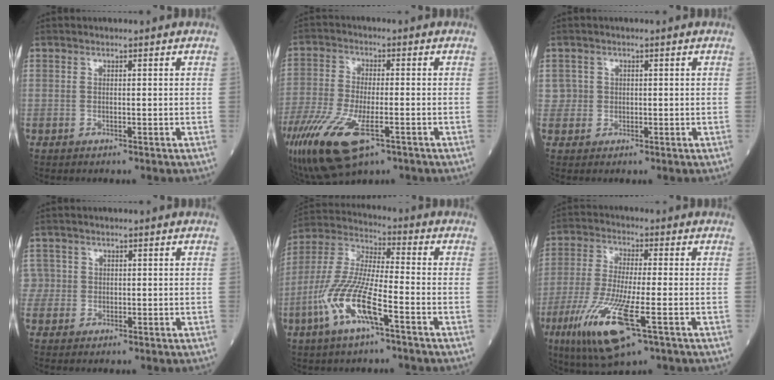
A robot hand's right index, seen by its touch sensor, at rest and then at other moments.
{"total": 16.5, "force": [-8.6, 6.2, 12.6], "torque": [-0.291, -0.037, -0.152]}
{"total": 1.8, "force": [0.2, 1.8, -0.2], "torque": [0.018, 0.005, -0.001]}
{"total": 2.1, "force": [0.2, 2.1, -0.1], "torque": [0.014, 0.010, 0.001]}
{"total": 12.5, "force": [-5.4, 2.4, 11.1], "torque": [-0.244, -0.004, -0.107]}
{"total": 13.7, "force": [-5.8, 2.0, 12.3], "torque": [-0.255, -0.034, -0.102]}